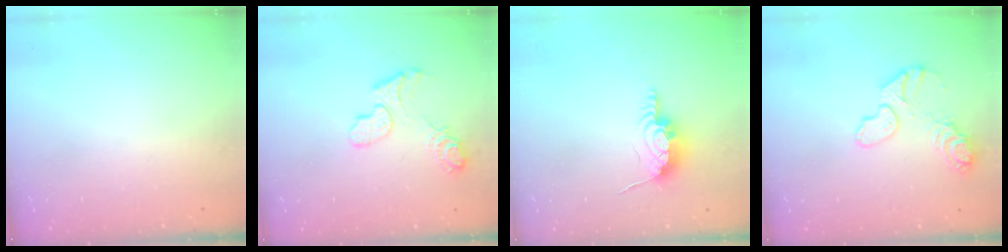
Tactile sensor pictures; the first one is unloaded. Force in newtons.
{"total": 10.4, "press": 10.4, "slide": 0.9}
{"total": 9.9, "press": 9.9, "slide": 1.0}
{"total": 10.4, "press": 10.3, "slide": 1.0}